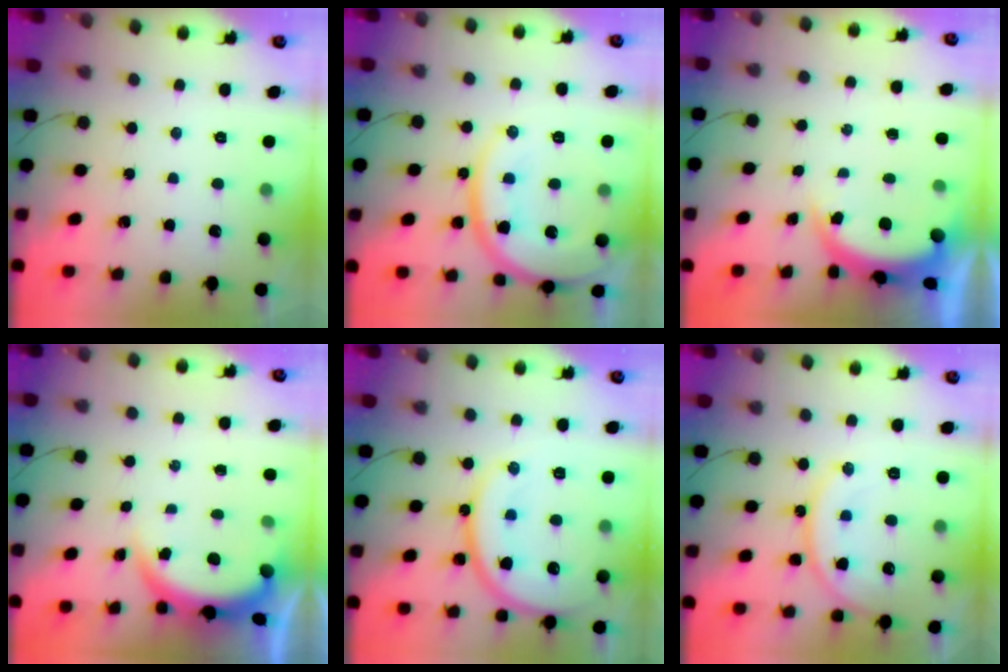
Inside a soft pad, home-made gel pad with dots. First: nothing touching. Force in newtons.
{"total": 17.7, "press": 17.7, "slide": 1.8}
{"total": 4.6, "press": 4.5, "slide": 0.2}
{"total": 3.8, "press": 3.8, "slide": 0.2}
{"total": 18.2, "press": 18.1, "slide": 1.9}
{"total": 15.4, "press": 15.3, "slide": 1.4}